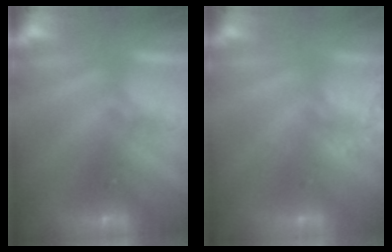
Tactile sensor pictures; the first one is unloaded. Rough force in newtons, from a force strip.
{"total": 1.9}